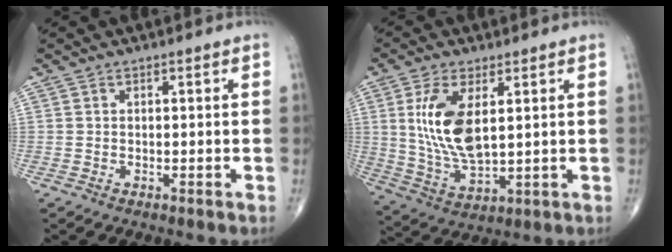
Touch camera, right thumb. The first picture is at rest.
{"total": 12.6, "force": [3.0, 5.8, 10.8], "torque": [-0.218, -0.020, 0.069]}